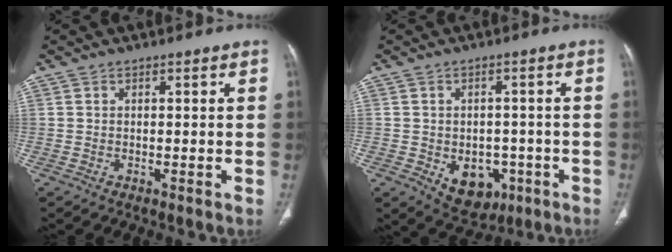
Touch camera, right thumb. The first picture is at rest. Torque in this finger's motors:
{"motor_torque": [1.18, 0.64, 0.59, -0.50, 0.01]}